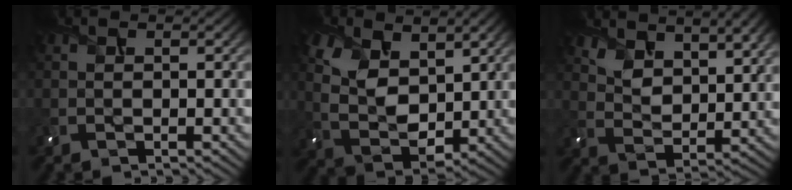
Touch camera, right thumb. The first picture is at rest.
{"total": 8.5, "force": [3.8, 4.9, 5.8], "torque": [-0.149, -0.003, 0.074]}
{"total": 9.0, "force": [5.9, 4.1, 5.4], "torque": [-0.114, -0.004, 0.108]}